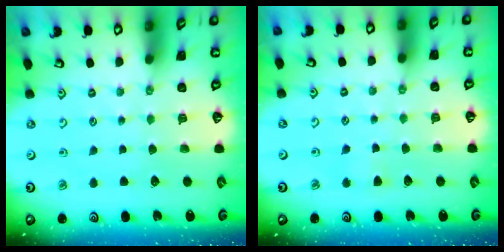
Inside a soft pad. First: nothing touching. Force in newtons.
{"total": 3.5, "press": 3.5, "slide": 0.6}